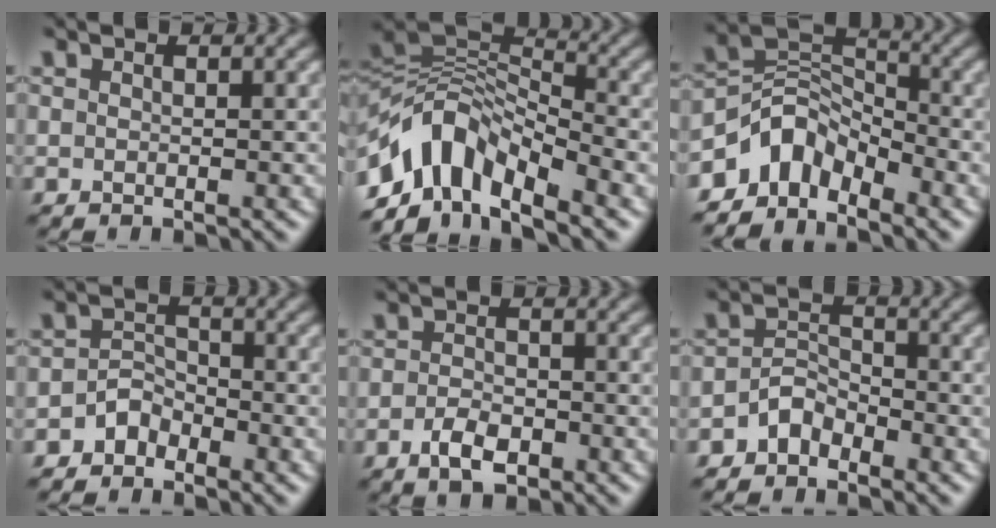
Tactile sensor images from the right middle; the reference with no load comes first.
{"total": 8.7, "force": [-5.2, 4.2, 5.6], "torque": [-0.091, 0.012, -0.107]}
{"total": 5.1, "force": [-3.7, 2.8, 2.0], "torque": [-0.025, 0.007, -0.080]}
{"total": 2.1, "force": [-1.5, 1.3, 0.6], "torque": [-0.009, 0.013, -0.032]}
{"total": 2.8, "force": [-1.4, 1.4, 1.9], "torque": [-0.037, 0.000, -0.028]}
{"total": 2.4, "force": [-1.8, 1.3, 0.9], "torque": [-0.018, 0.014, -0.039]}